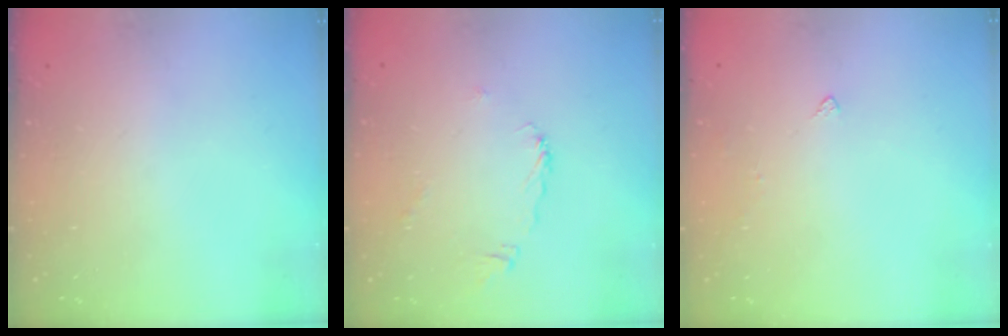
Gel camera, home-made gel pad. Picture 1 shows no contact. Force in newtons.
{"total": 4.6, "press": 4.6, "slide": 0.4}
{"total": 2.9, "press": 2.8, "slide": 0.8}